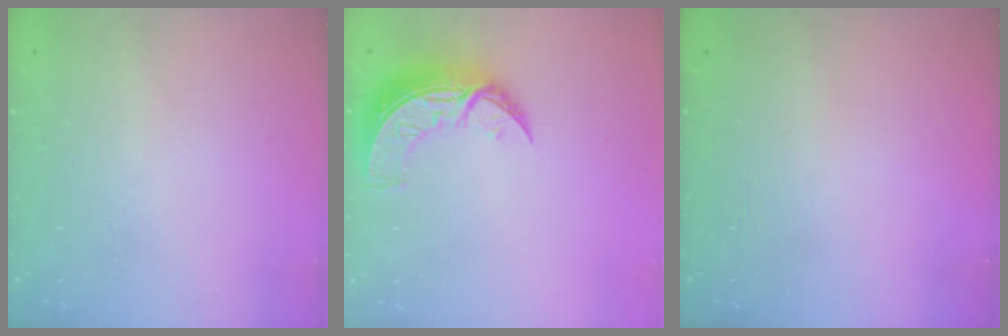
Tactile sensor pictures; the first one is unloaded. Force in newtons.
{"total": 9.7, "press": 9.7, "slide": 0.8}
{"total": 0.0}